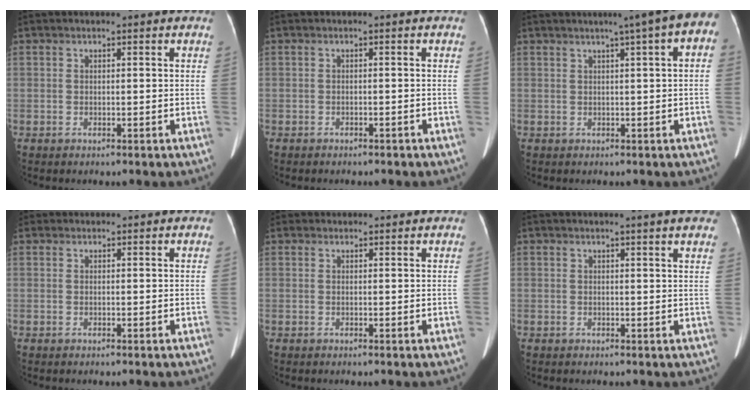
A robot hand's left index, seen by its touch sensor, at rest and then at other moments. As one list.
[{"total": 2.1, "force": [-1.8, 0.7, 0.7], "torque": [-0.014, -0.003, -0.020]}, {"total": 8.3, "force": [4.2, 0.5, 7.2], "torque": [-0.085, 0.025, 0.037]}, {"total": 1.8, "force": [1.7, 0.5, 0.0], "torque": [-0.005, 0.016, 0.030]}, {"total": 2.7, "force": [2.6, 0.7, -0.1], "torque": [-0.004, 0.018, 0.038]}, {"total": 7.7, "force": [6.4, 0.2, 4.3], "torque": [-0.051, 0.009, 0.056]}]